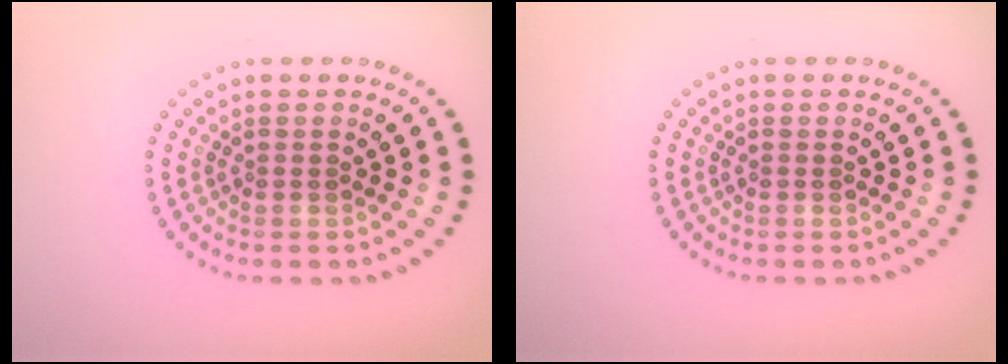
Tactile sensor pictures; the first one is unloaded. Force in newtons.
{"total": 0.0}